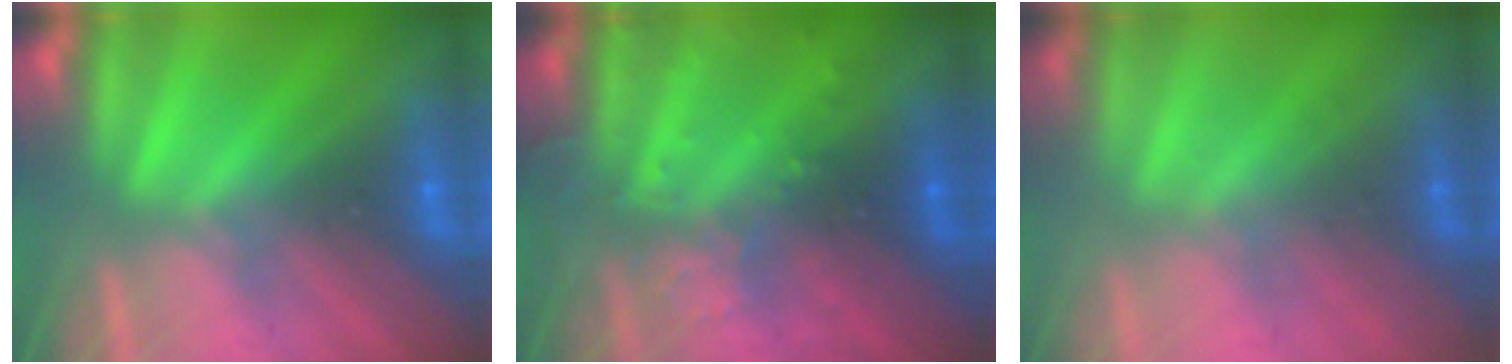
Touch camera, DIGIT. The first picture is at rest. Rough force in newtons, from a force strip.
{"total": 3.1}
{"total": 1.5}